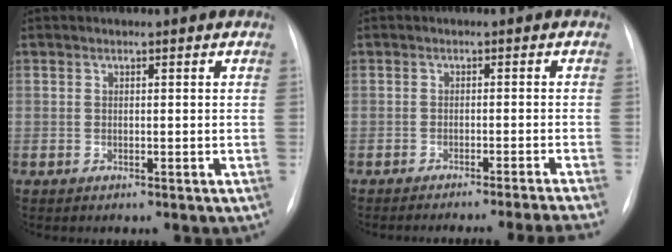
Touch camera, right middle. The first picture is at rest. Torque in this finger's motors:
{"motor_torque": [0.17, -0.18, 0.07, 0.04]}